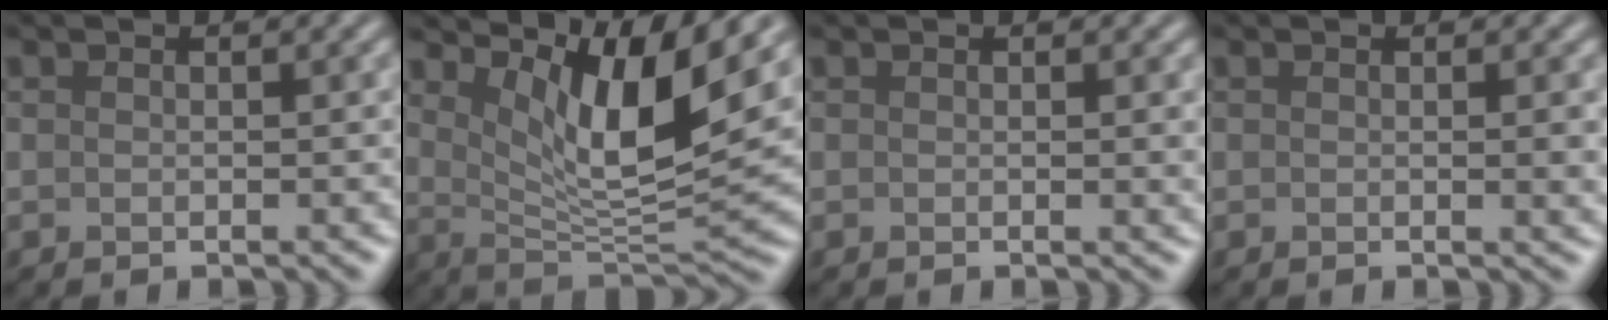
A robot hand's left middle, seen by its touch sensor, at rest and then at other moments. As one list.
[{"total": 8.2, "force": [4.1, 2.1, 6.8], "torque": [-0.111, -0.016, 0.073]}, {"total": 1.1, "force": [0.2, 0.3, 1.0], "torque": [-0.008, -0.001, 0.000]}, {"total": 1.7, "force": [0.1, 0.5, 1.7], "torque": [-0.016, -0.001, -0.002]}]